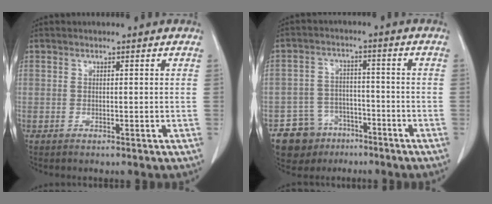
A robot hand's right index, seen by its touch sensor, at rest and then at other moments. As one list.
[{"total": 8.0, "force": [-5.1, 6.1, 0.8], "torque": [-0.012, 0.017, -0.077]}]